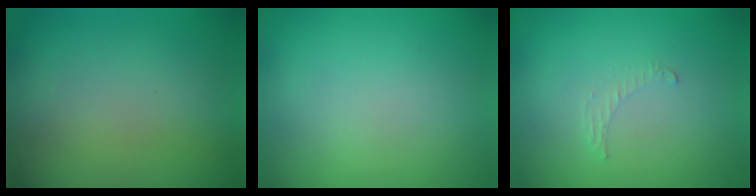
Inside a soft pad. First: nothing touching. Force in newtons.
{"total": 0.0}
{"total": 0.8, "press": 0.8, "slide": 0.3}